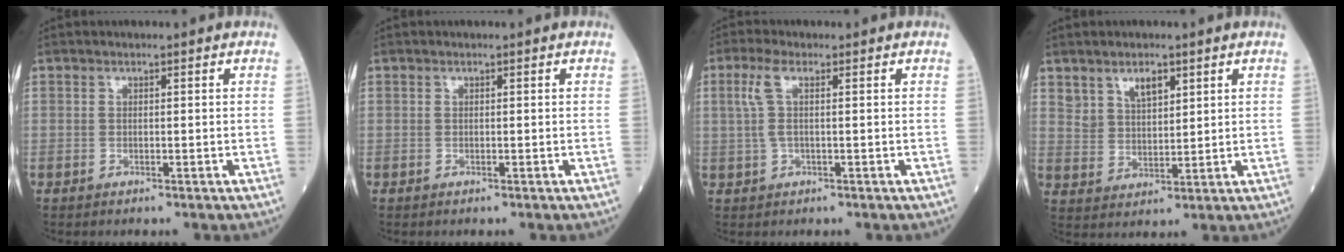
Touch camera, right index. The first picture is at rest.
{"total": 0.0}
{"total": 3.6, "force": [1.0, 0.7, 3.4], "torque": [-0.084, 0.015, 0.023]}
{"total": 5.0, "force": [3.1, 2.5, 3.0], "torque": [-0.056, 0.003, 0.063]}